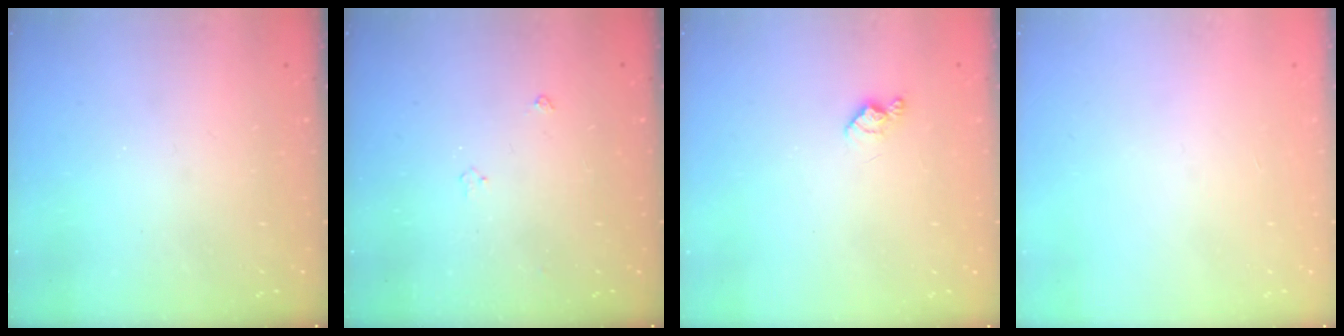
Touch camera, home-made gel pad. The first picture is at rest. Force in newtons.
{"total": 3.1, "press": 3.0, "slide": 0.6}
{"total": 4.6, "press": 4.6, "slide": 0.7}
{"total": 0.0}